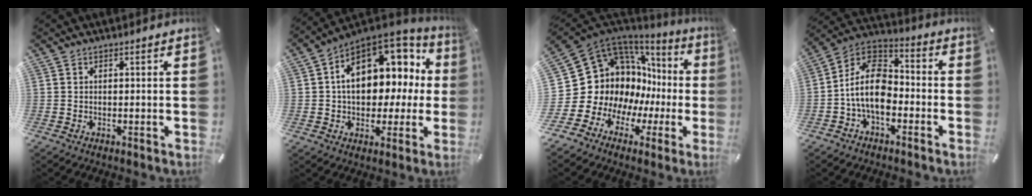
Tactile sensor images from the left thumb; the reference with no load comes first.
{"total": 15.4, "force": [3.7, 10.7, 10.4], "torque": [-0.145, -0.024, 0.069]}
{"total": 14.6, "force": [2.8, 12.9, 6.1], "torque": [-0.115, -0.073, 0.089]}
{"total": 13.2, "force": [-4.5, 8.3, 9.3], "torque": [-0.200, 0.022, -0.088]}